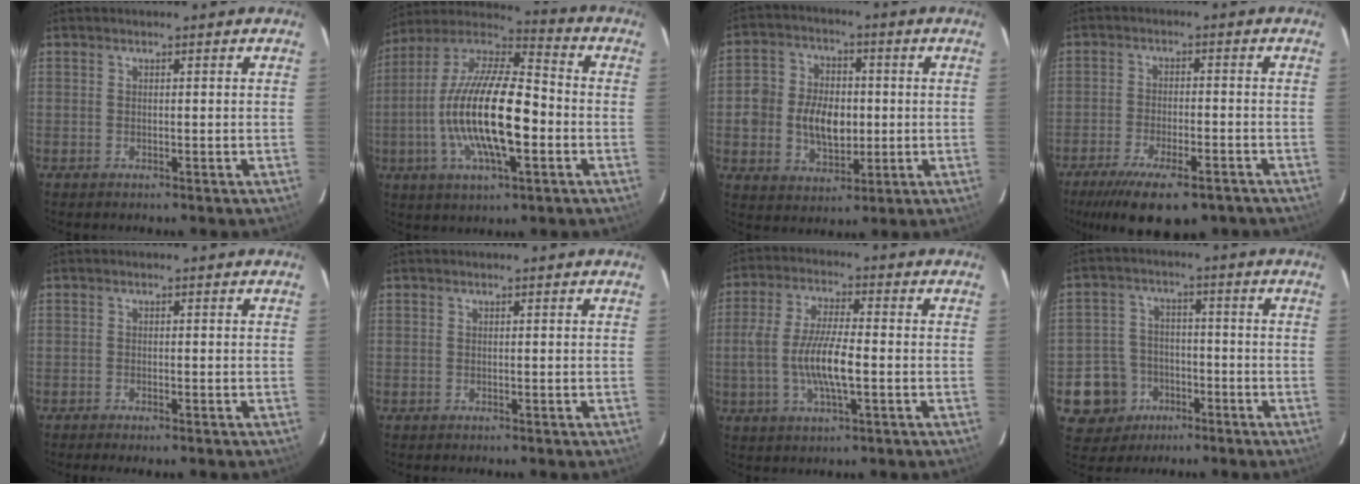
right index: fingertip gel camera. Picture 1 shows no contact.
{"total": 20.6, "force": [-3.8, 6.6, 19.2], "torque": [-0.368, -0.005, -0.077]}
{"total": 11.0, "force": [-0.9, 8.1, 7.4], "torque": [-0.155, 0.016, -0.010]}
{"total": 14.9, "force": [-10.7, 5.0, 9.1], "torque": [-0.188, -0.037, -0.163]}
{"total": 1.2, "force": [-1.0, 0.2, 0.7], "torque": [-0.021, -0.001, -0.019]}
{"total": 0.0}
{"total": 10.2, "force": [-1.9, 2.5, 9.7], "torque": [-0.195, -0.001, -0.037]}
{"total": 9.5, "force": [-4.2, 8.4, 1.5], "torque": [-0.062, 0.028, -0.053]}